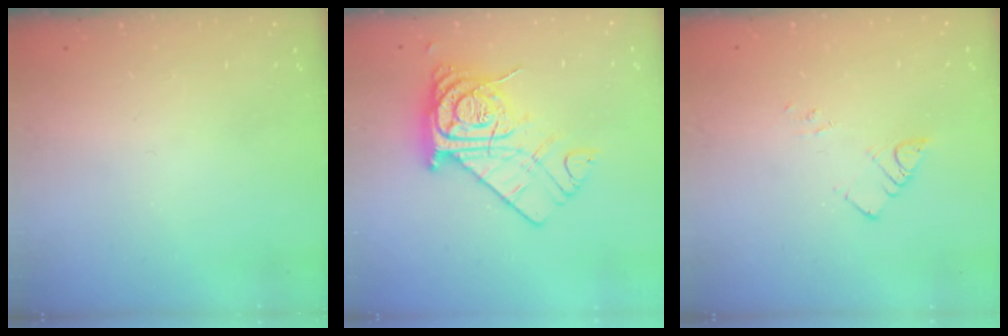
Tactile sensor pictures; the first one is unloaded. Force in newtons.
{"total": 15.3, "press": 15.2, "slide": 1.5}
{"total": 3.2, "press": 3.2, "slide": 0.4}